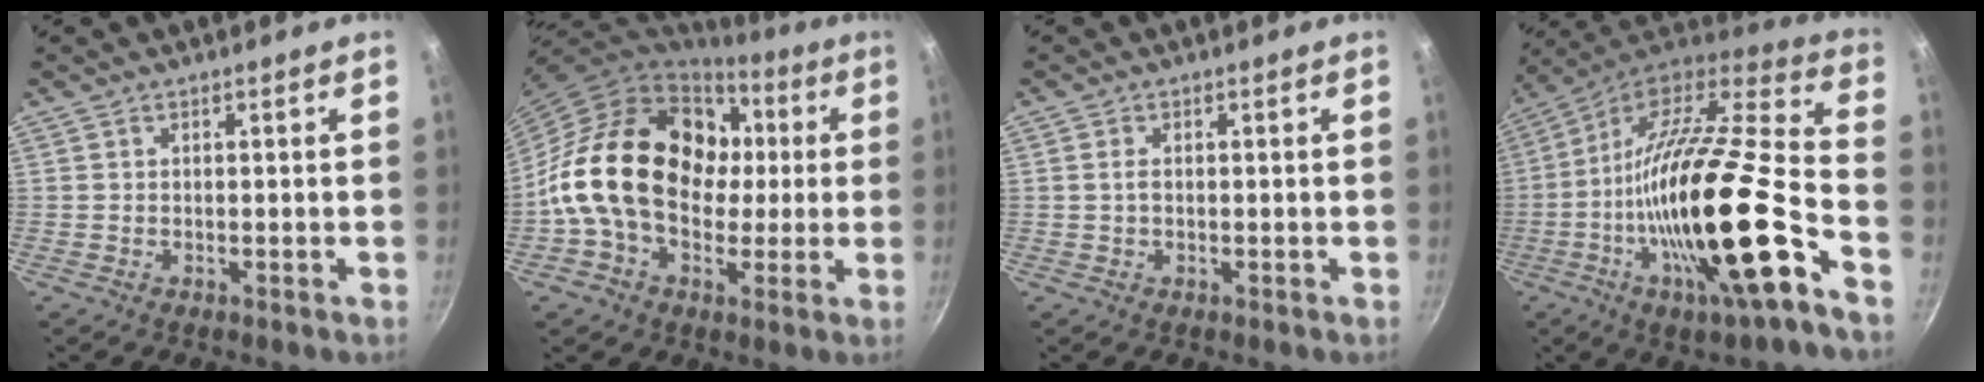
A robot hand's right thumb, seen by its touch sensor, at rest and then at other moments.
{"total": 23.5, "force": [1.0, 17.2, 16.0], "torque": [-0.249, 0.043, 0.012]}
{"total": 1.3, "force": [0.1, 0.9, 1.0], "torque": [-0.020, 0.003, 0.000]}
{"total": 29.7, "force": [-10.3, 7.0, 27.0], "torque": [-0.431, 0.018, -0.189]}